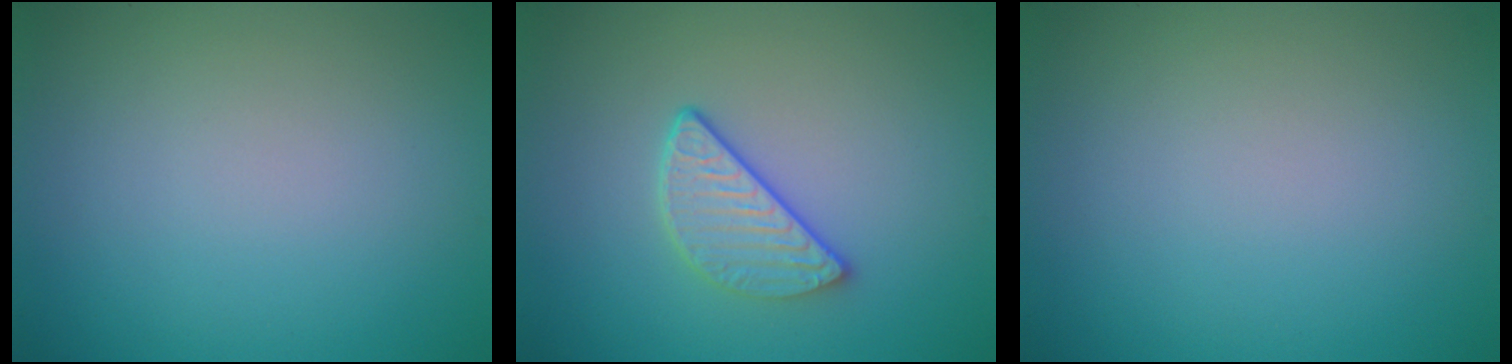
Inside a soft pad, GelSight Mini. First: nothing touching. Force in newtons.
{"total": 3.1, "press": 2.4, "slide": 1.9}
{"total": 0.0}